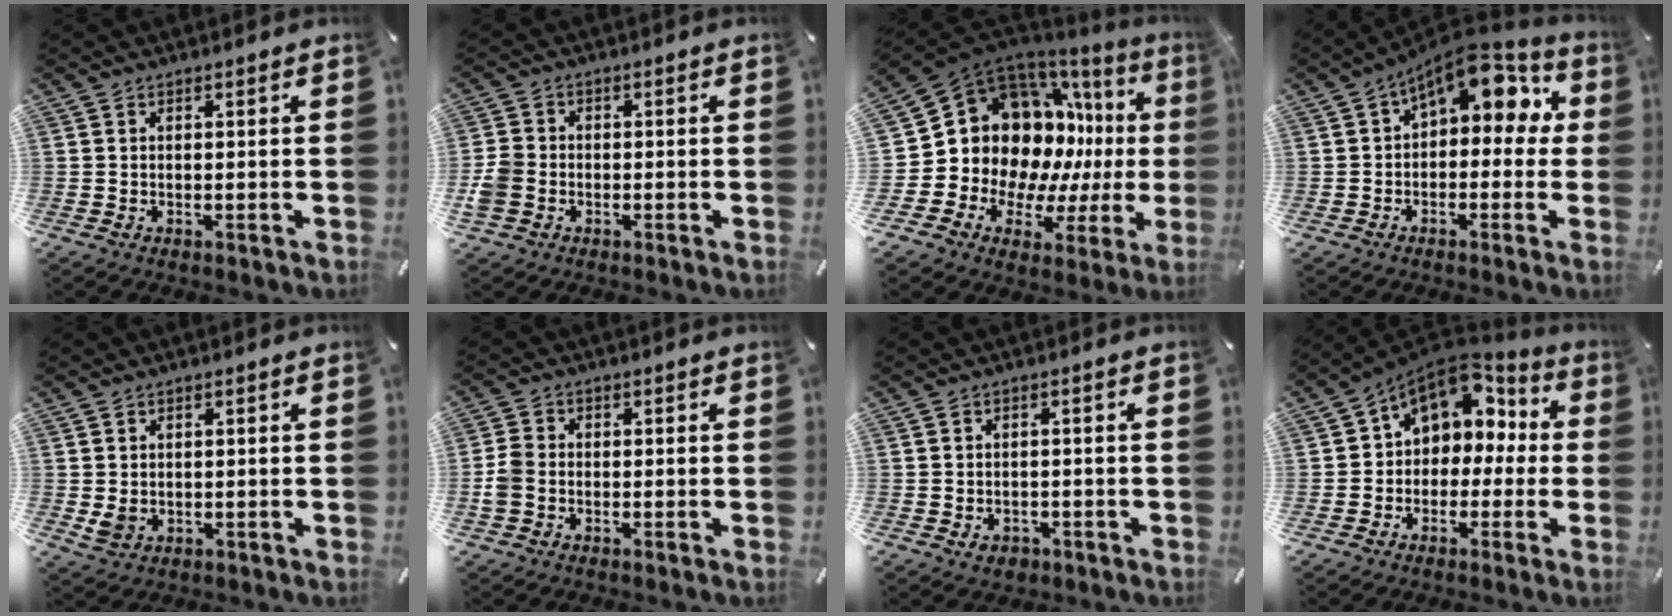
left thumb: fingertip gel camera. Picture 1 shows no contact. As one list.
[{"total": 5.0, "force": [-1.4, 4.4, 1.9], "torque": [-0.044, 0.011, -0.024]}, {"total": 17.2, "force": [2.9, 14.2, 9.2], "torque": [-0.154, -0.073, 0.086]}, {"total": 11.9, "force": [5.9, 6.2, 8.2], "torque": [-0.120, -0.039, 0.104]}, {"total": 2.8, "force": [0.0, 2.5, 1.4], "torque": [-0.032, 0.002, 0.000]}, {"total": 4.7, "force": [-1.0, 3.8, 2.6], "torque": [-0.048, 0.013, -0.016]}, {"total": 2.9, "force": [-1.2, 2.2, 1.3], "torque": [-0.021, 0.005, -0.023]}, {"total": 10.4, "force": [4.0, 8.5, 4.5], "torque": [-0.070, -0.025, 0.075]}]